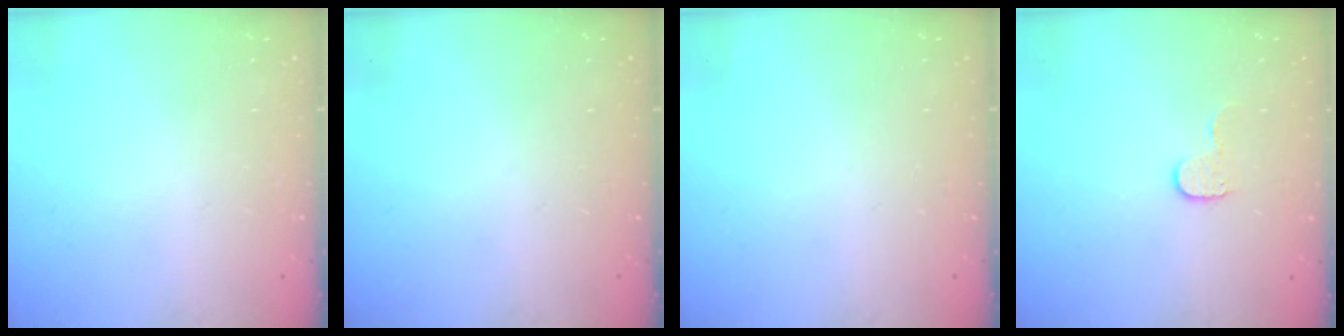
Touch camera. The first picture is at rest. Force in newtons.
{"total": 0.0}
{"total": 0.0}
{"total": 5.4, "press": 5.3, "slide": 0.5}